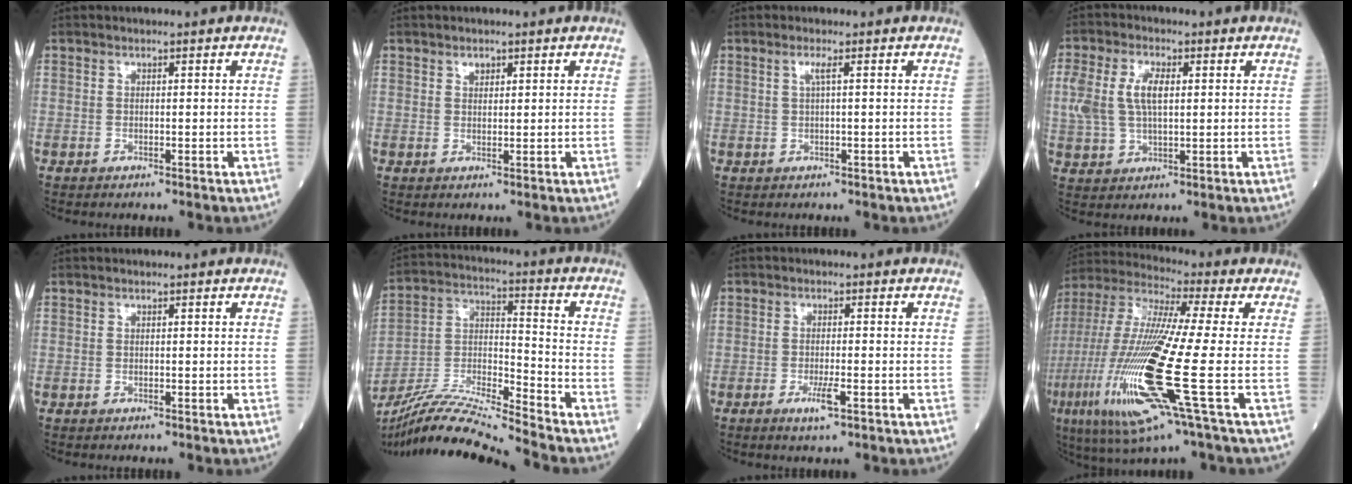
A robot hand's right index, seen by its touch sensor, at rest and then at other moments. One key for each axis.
{"total": 1.2, "fx": 0.8, "fy": 0.7, "fz": 0.5, "tx": -0.007, "ty": -0.002, "tz": 0.012}
{"total": 1.2, "fx": 0.4, "fy": -0.2, "fz": 1.2, "tx": -0.027, "ty": 0.002, "tz": 0.007}
{"total": 8.3, "fx": 1.6, "fy": 4.0, "fz": 7.1, "tx": -0.168, "ty": 0.016, "tz": 0.036}
{"total": 0.0}
{"total": 14.8, "fx": -13.7, "fy": -1.9, "fz": 5.4, "tx": -0.100, "ty": 0.002, "tz": -0.259}
{"total": 3.2, "fx": -1.5, "fy": 0.2, "fz": 2.8, "tx": -0.052, "ty": -0.008, "tz": -0.027}
{"total": 22.9, "fx": -5.9, "fy": 1.0, "fz": 22.1, "tx": -0.505, "ty": -0.041, "tz": -0.120}